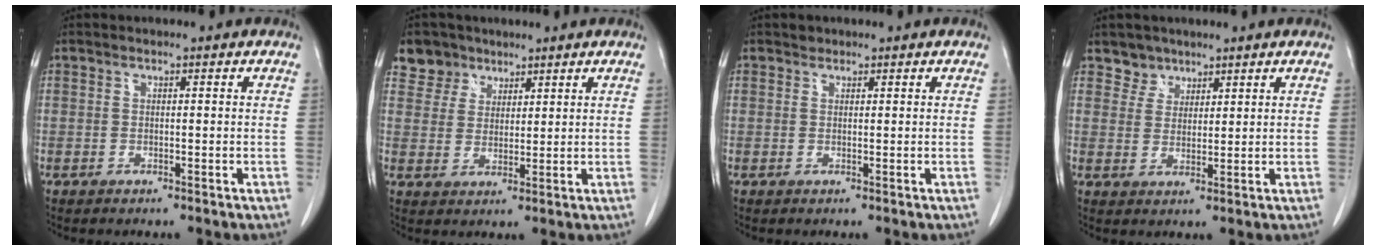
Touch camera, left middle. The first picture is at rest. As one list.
[{"total": 5.1, "force": [3.5, 3.6, 0.0], "torque": [0.001, 0.007, 0.064]}, {"total": 0.6, "force": [0.5, 0.4, 0.0], "torque": [-0.001, -0.002, 0.005]}, {"total": 3.1, "force": [2.4, 1.9, -0.4], "torque": [0.013, 0.001, 0.039]}]